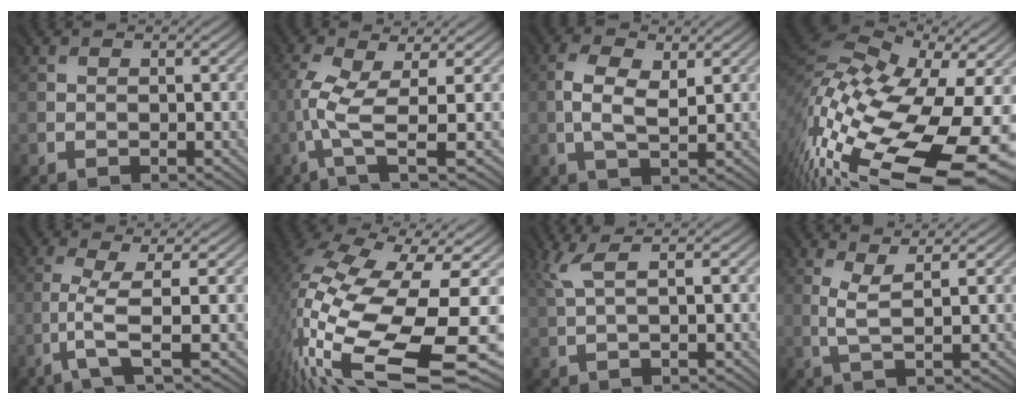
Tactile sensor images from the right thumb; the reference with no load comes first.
{"total": 5.8, "force": [-1.1, 1.2, 5.6], "torque": [-0.122, 0.006, -0.024]}
{"total": 4.0, "force": [0.3, 2.0, 3.5], "torque": [-0.087, 0.000, 0.009]}
{"total": 16.8, "force": [-6.7, 8.7, 12.8], "torque": [-0.271, -0.023, -0.098]}
{"total": 4.2, "force": [-1.6, 0.1, 3.9], "torque": [-0.075, 0.005, -0.038]}
{"total": 16.9, "force": [-3.4, 6.3, 15.3], "torque": [-0.342, -0.036, -0.037]}
{"total": 2.9, "force": [1.2, 0.0, 2.6], "torque": [-0.053, 0.010, 0.028]}
{"total": 2.2, "force": [0.6, -0.3, 2.1], "torque": [-0.049, 0.001, 0.016]}